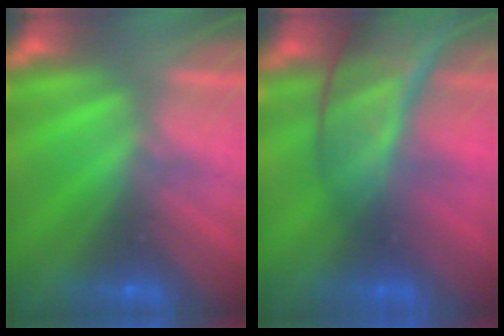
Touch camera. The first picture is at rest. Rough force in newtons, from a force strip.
{"total": 7.8}